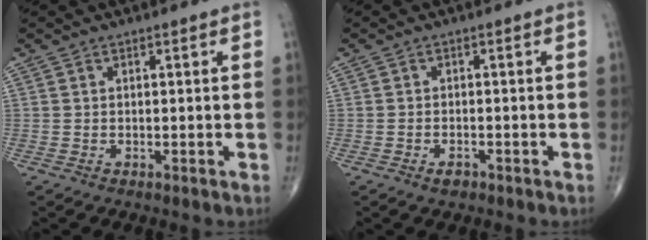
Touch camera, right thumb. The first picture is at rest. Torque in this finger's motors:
{"motor_torque": [-0.47, -0.14, -0.18, -0.01, 0.07]}